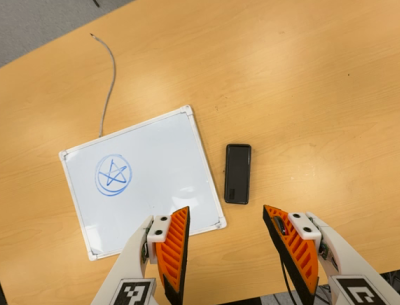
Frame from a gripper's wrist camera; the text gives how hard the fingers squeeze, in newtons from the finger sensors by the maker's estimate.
{"total": 0.0}